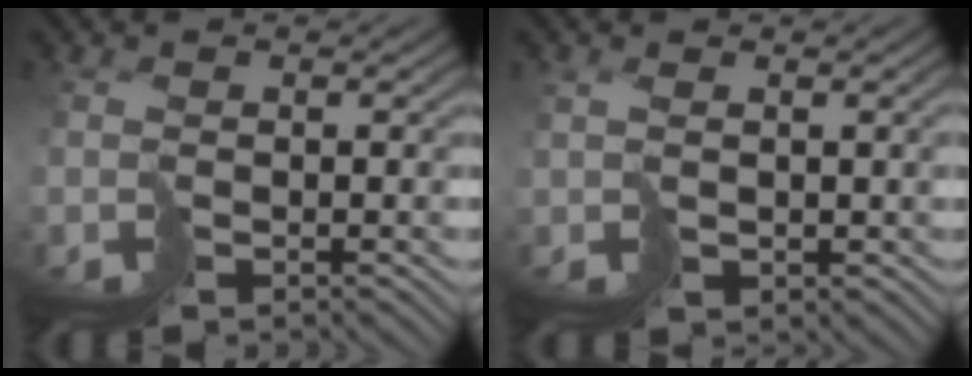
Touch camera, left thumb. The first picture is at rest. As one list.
[{"total": 2.6, "force": [1.0, 1.1, 2.1], "torque": [-0.047, 0.002, 0.026]}]